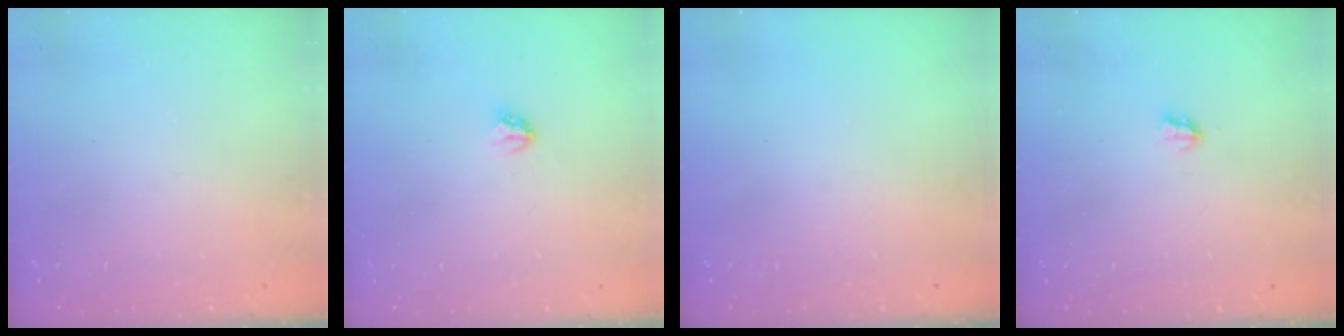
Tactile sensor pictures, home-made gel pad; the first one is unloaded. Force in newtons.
{"total": 2.8, "press": 2.8, "slide": 0.3}
{"total": 0.0}
{"total": 1.7, "press": 1.7, "slide": 0.3}